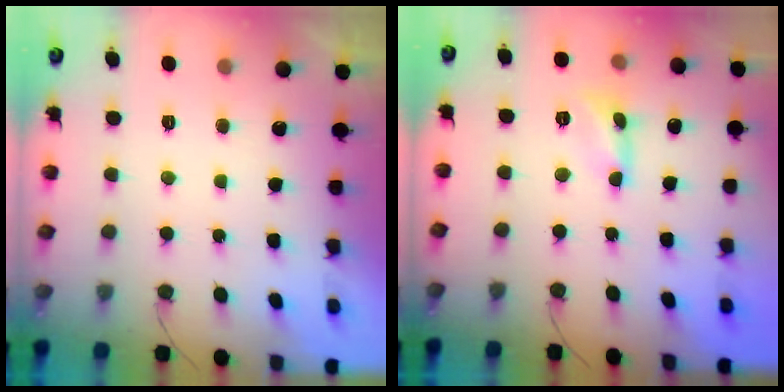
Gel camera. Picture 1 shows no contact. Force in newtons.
{"total": 2.4, "press": 2.4, "slide": 0.2}